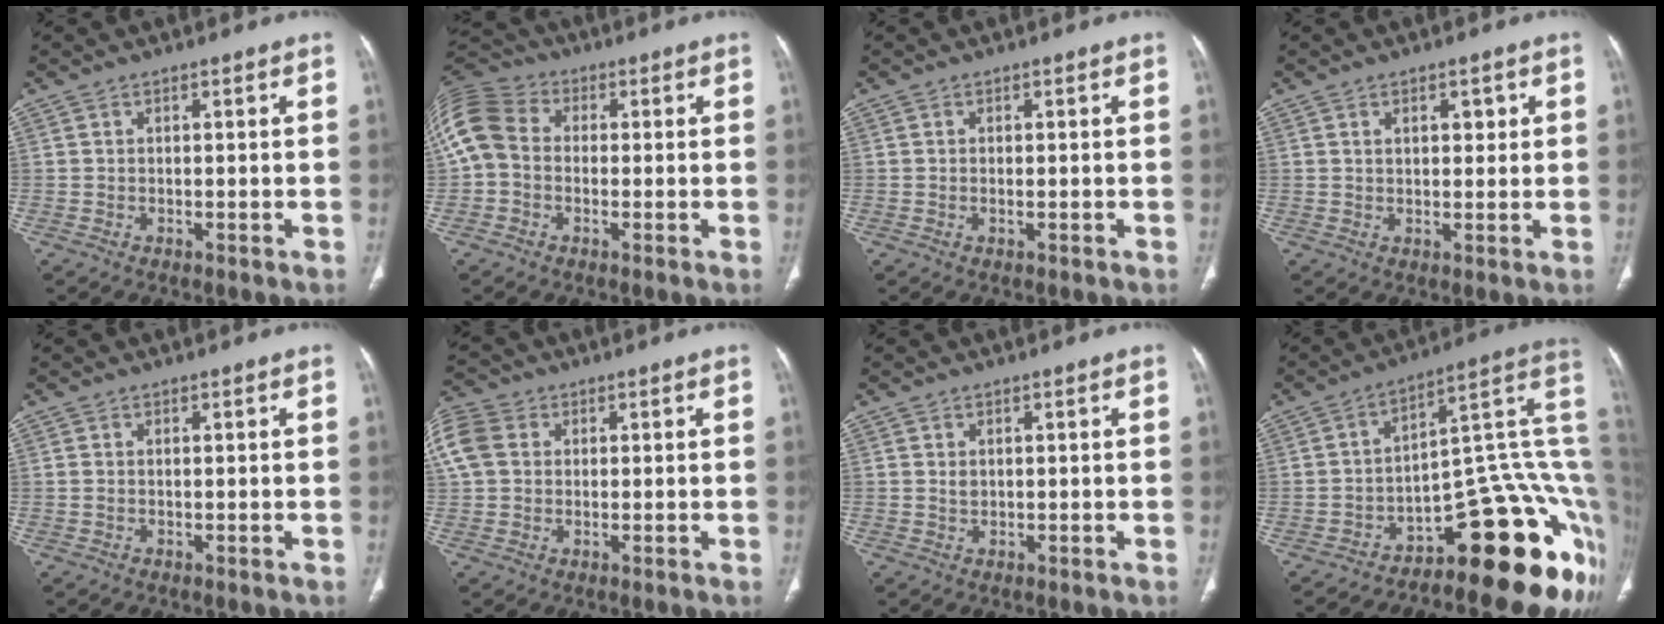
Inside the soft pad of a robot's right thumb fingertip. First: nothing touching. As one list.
[{"total": 12.3, "force": [0.2, 9.9, 7.4], "torque": [-0.157, 0.037, -0.008]}, {"total": 0.7, "force": [-0.1, 0.3, 0.7], "torque": [-0.019, 0.001, -0.001]}, {"total": 3.4, "force": [1.3, 1.9, 2.5], "torque": [-0.024, -0.005, 0.018]}, {"total": 0.6, "force": [0.0, 0.4, 0.5], "torque": [-0.021, 0.008, 0.006]}, {"total": 10.8, "force": [2.5, 8.7, 5.9], "torque": [-0.142, 0.024, 0.045]}, {"total": 1.3, "force": [0.3, 1.0, 0.8], "torque": [-0.011, -0.002, 0.009]}, {"total": 23.1, "force": [-9.1, 8.6, 19.5], "torque": [-0.126, 0.116, -0.120]}]